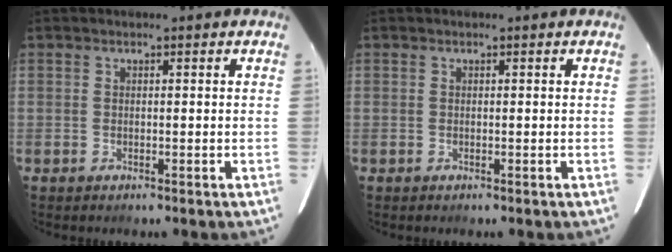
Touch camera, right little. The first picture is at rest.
{"total": 0.0}